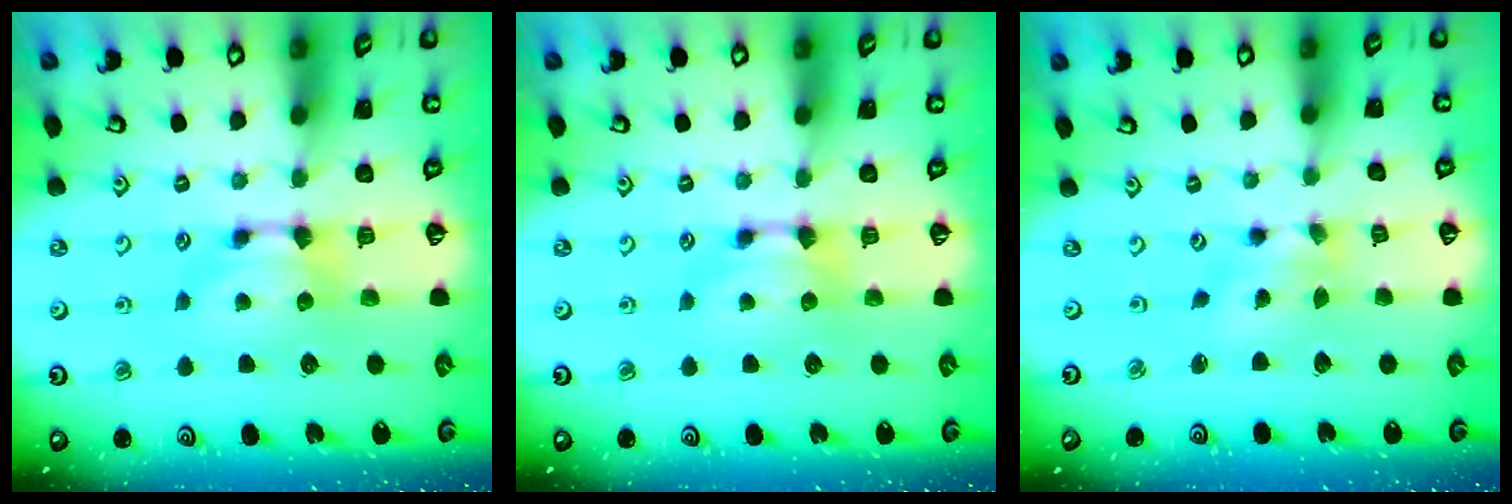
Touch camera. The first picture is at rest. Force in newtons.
{"total": 0.0}
{"total": 1.1, "press": 0.3, "slide": 1.1}